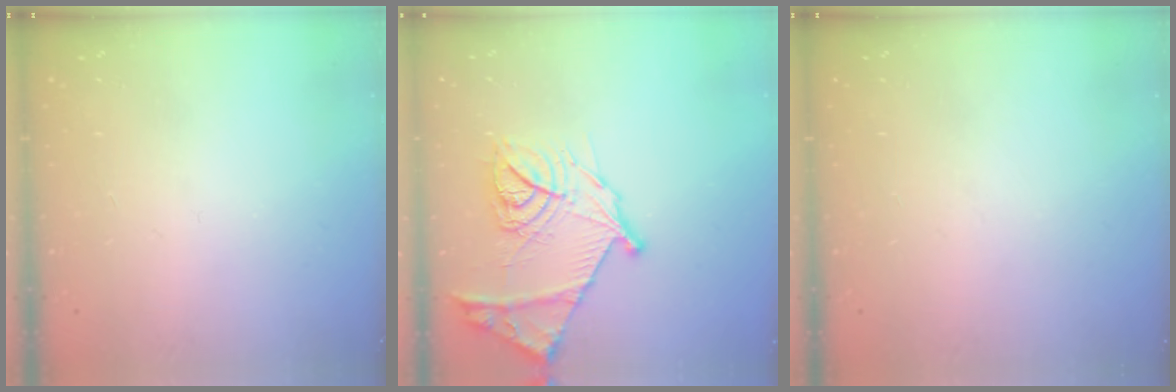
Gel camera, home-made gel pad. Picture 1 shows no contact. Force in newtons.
{"total": 19.1, "press": 19.0, "slide": 1.8}
{"total": 0.0}